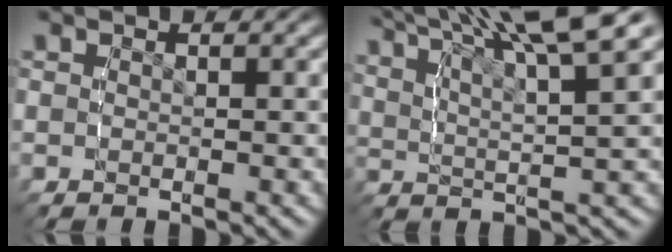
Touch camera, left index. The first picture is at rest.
{"total": 8.0, "force": [5.3, 2.2, 5.6], "torque": [-0.080, 0.012, 0.082]}